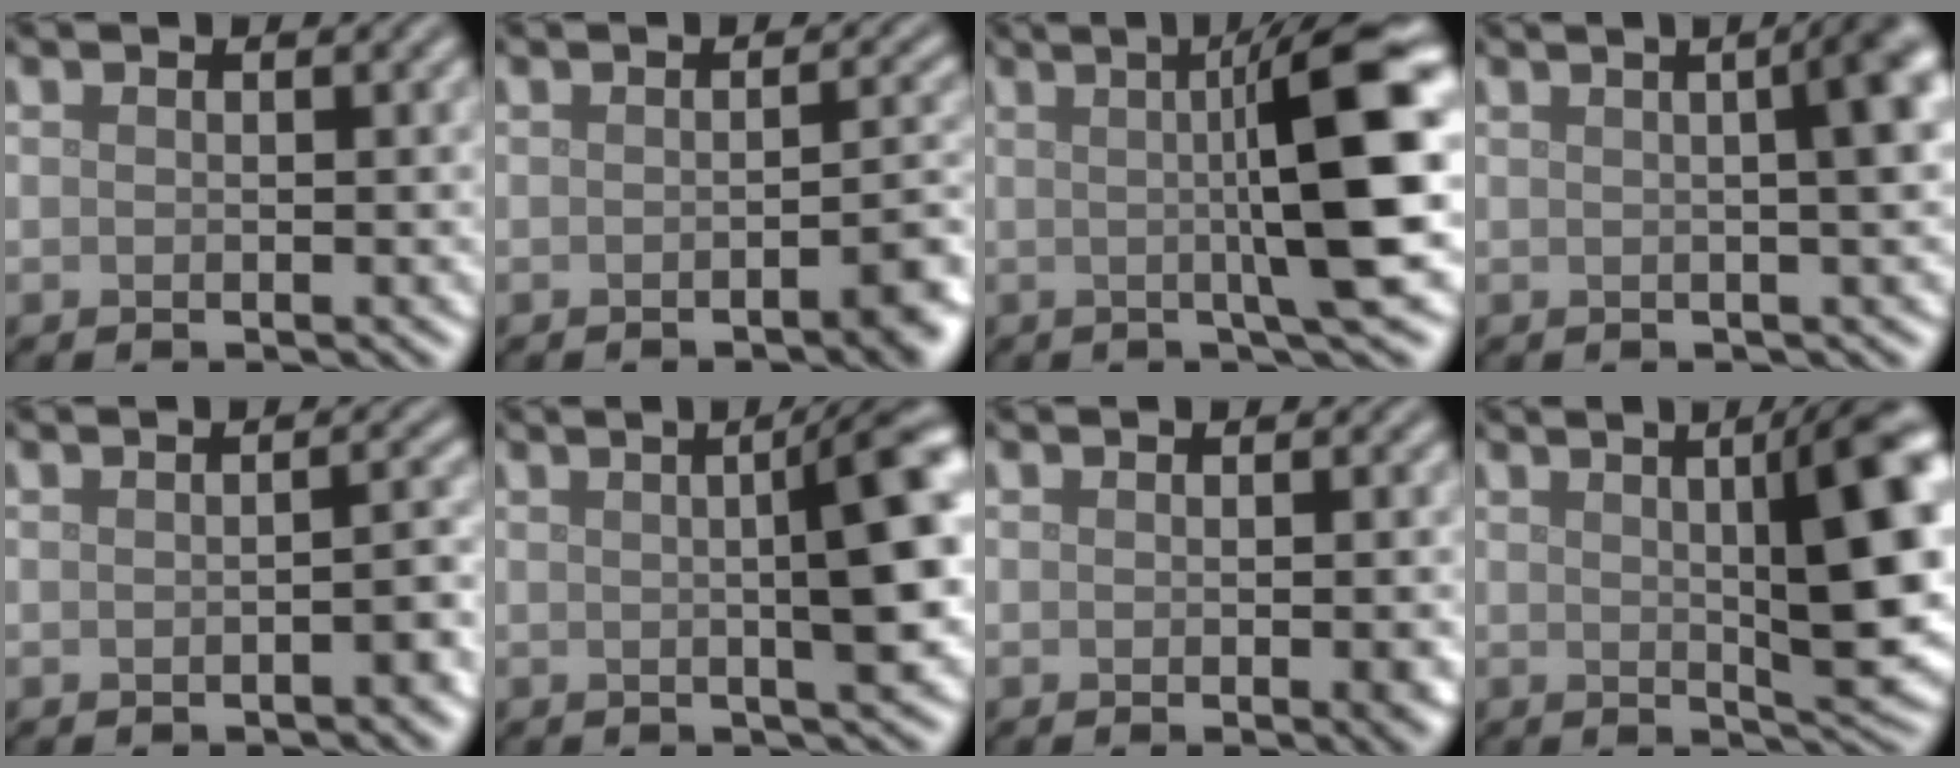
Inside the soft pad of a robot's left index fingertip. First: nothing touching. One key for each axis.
{"total": 2.9, "fx": -1.4, "fy": 0.6, "fz": 2.5, "tx": -0.028, "ty": 0.003, "tz": -0.025}
{"total": 10.2, "fx": 0.9, "fy": 1.7, "fz": 10.0, "tx": -0.117, "ty": 0.011, "tz": 0.010}
{"total": 7.0, "fx": 1.2, "fy": 2.5, "fz": 6.4, "tx": -0.034, "ty": 0.037, "tz": -0.005}
{"total": 1.5, "fx": -0.8, "fy": 0.3, "fz": 1.3, "tx": -0.019, "ty": 0.002, "tz": -0.011}
{"total": 7.8, "fx": 0.8, "fy": 1.7, "fz": 7.6, "tx": -0.075, "ty": 0.014, "tz": 0.011}
{"total": 2.1, "fx": -0.4, "fy": 0.5, "fz": 2.0, "tx": -0.021, "ty": -0.002, "tz": -0.005}
{"total": 10.1, "fx": 1.7, "fy": 2.4, "fz": 9.7, "tx": -0.103, "ty": 0.008, "tz": 0.024}